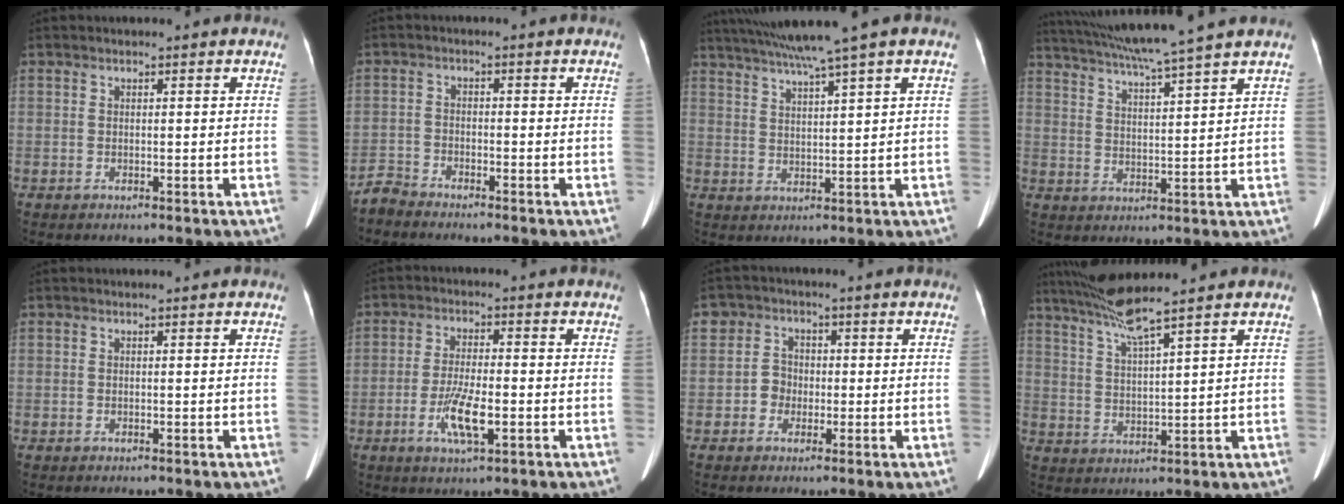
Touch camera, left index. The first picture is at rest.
{"total": 2.7, "force": [-2.6, -0.1, -0.4], "torque": [0.007, -0.016, -0.054]}
{"total": 9.7, "force": [7.5, -1.9, 5.9], "torque": [-0.101, 0.021, 0.120]}
{"total": 13.0, "force": [11.2, -2.2, 6.3], "torque": [-0.113, 0.003, 0.175]}
{"total": 0.0}
{"total": 6.5, "force": [-2.4, 1.3, 6.0], "torque": [-0.119, -0.008, -0.045]}
{"total": 3.6, "force": [-0.7, 3.4, 0.9], "torque": [-0.018, 0.011, -0.011]}
{"total": 6.9, "force": [5.8, -1.7, 3.4], "torque": [-0.074, -0.003, 0.113]}